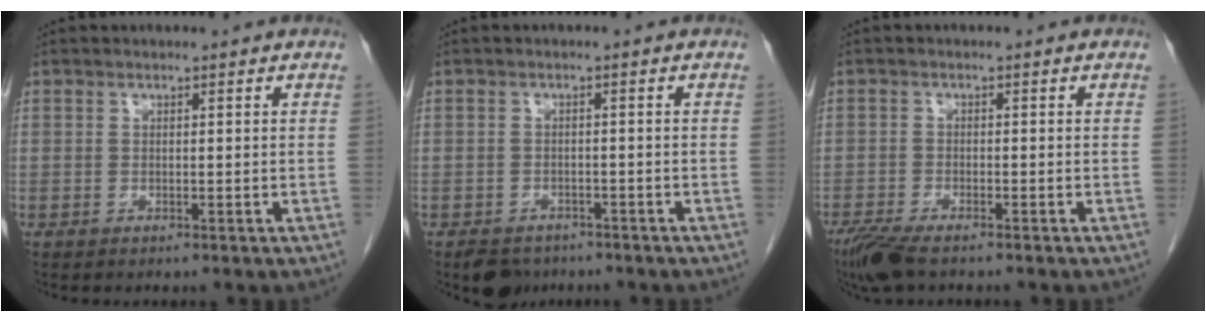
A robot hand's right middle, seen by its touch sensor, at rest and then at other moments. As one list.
[{"total": 4.2, "force": [-3.3, 2.4, 1.0], "torque": [-0.014, 0.001, -0.049]}, {"total": 5.2, "force": [-3.9, 1.1, 3.2], "torque": [-0.065, -0.013, -0.072]}]